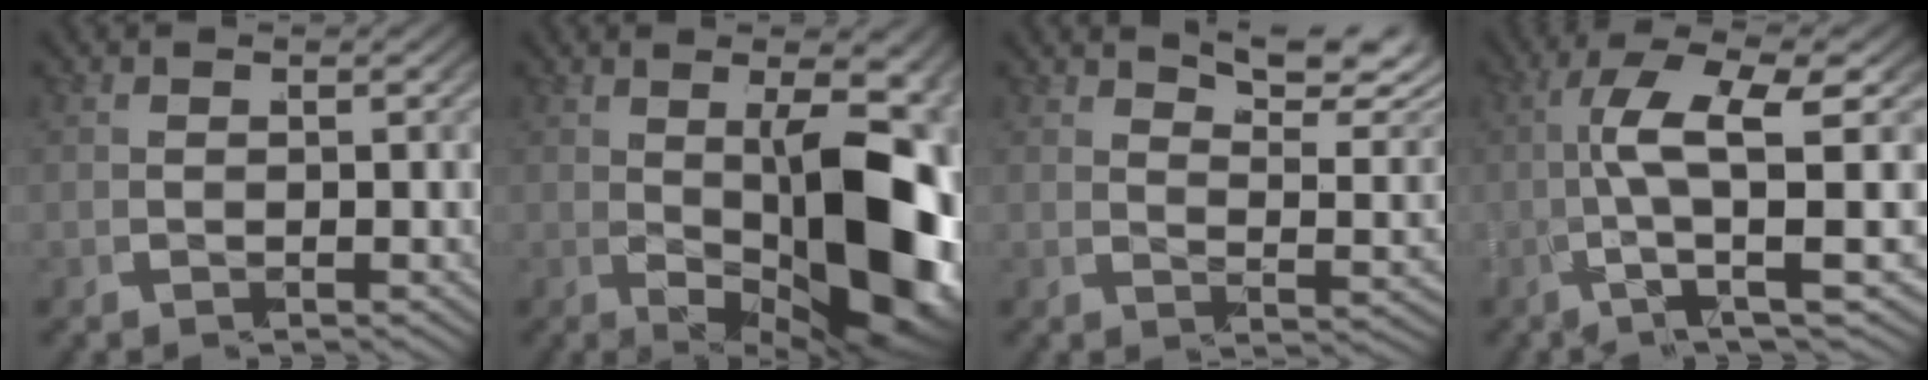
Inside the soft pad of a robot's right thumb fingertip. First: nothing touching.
{"total": 15.0, "force": [-1.9, 7.2, 13.1], "torque": [-0.199, -0.023, -0.014]}
{"total": 6.5, "force": [4.4, 2.5, 4.1], "torque": [-0.037, 0.016, 0.057]}
{"total": 8.6, "force": [-0.6, 2.5, 8.2], "torque": [-0.166, -0.002, -0.016]}